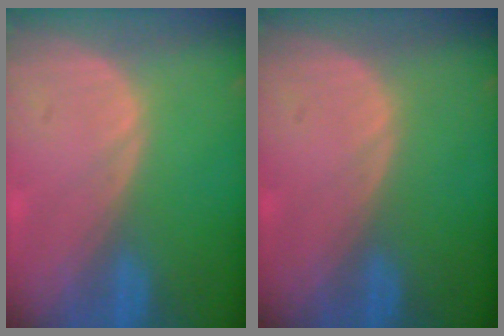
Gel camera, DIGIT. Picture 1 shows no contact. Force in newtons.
{"total": 0.0}